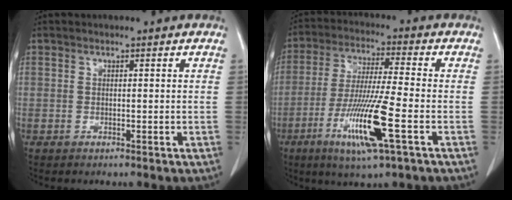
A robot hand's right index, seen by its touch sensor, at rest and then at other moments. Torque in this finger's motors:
{"motor_torque": [1.73, -0.41, 0.56, 0.18]}